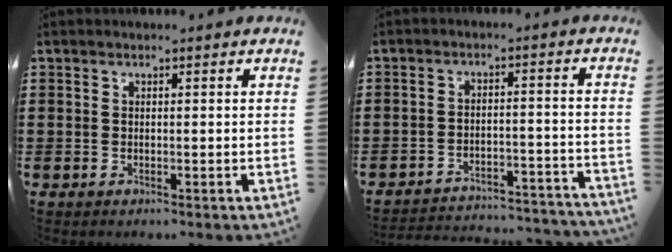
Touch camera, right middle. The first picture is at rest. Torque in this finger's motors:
{"motor_torque": [0.51, -0.10, 0.26, 0.09]}